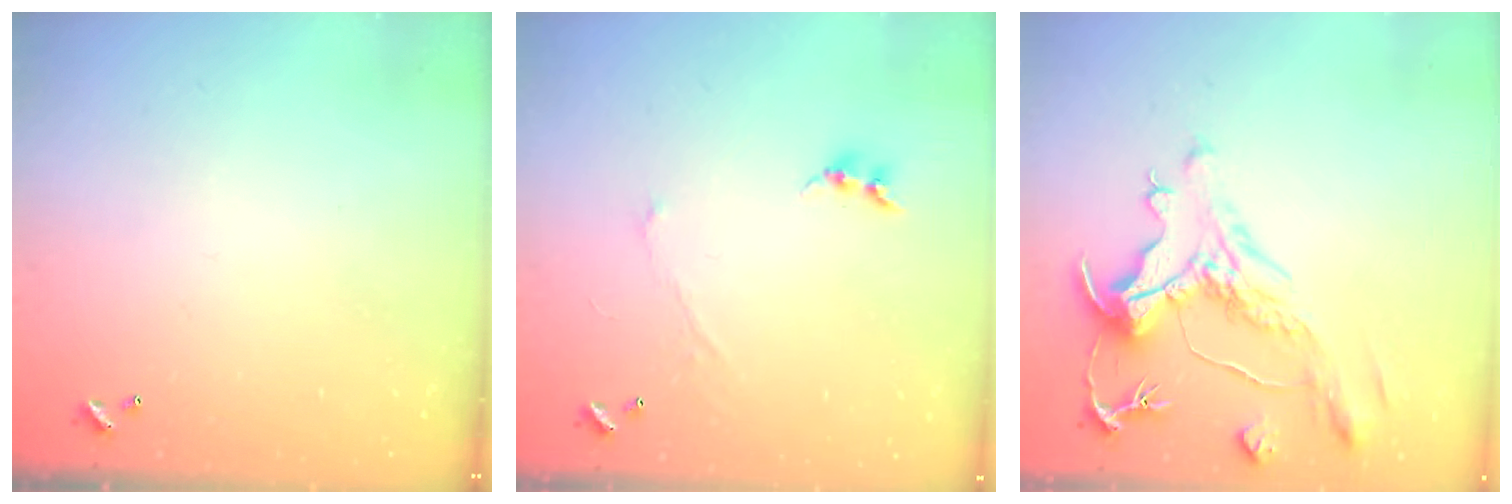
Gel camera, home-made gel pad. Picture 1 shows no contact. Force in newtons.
{"total": 0.0}
{"total": 1.9, "press": 0.9, "slide": 1.6}